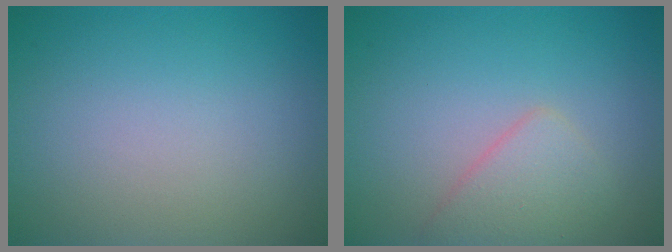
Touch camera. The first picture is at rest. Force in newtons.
{"total": 2.5, "press": 2.5, "slide": 0.1}